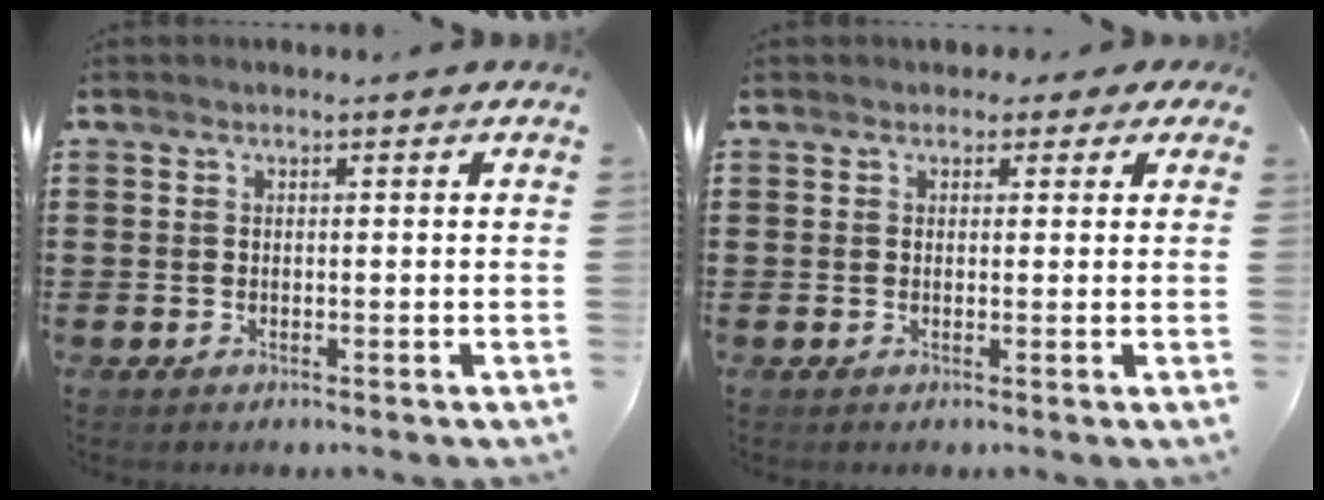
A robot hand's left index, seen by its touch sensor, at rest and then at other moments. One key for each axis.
{"total": 1.3, "fx": 0.5, "fy": 1.1, "fz": 0.4, "tx": -0.007, "ty": 0.005, "tz": 0.006}